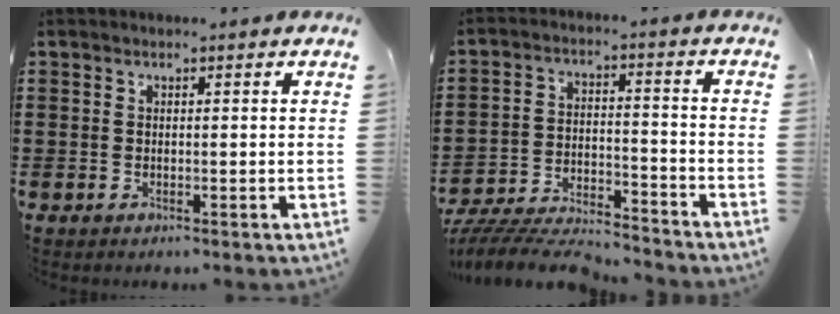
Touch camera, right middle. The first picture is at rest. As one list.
[{"total": 7.7, "force": [-7.5, 0.9, 1.6], "torque": [-0.027, 0.015, -0.147]}]